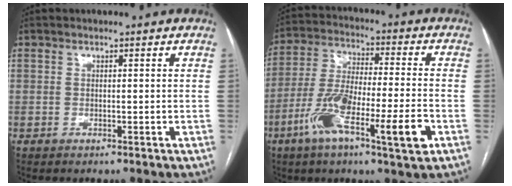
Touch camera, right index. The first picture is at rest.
{"total": 14.9, "force": [-6.4, 1.9, 13.3], "torque": [-0.253, -0.006, -0.111]}